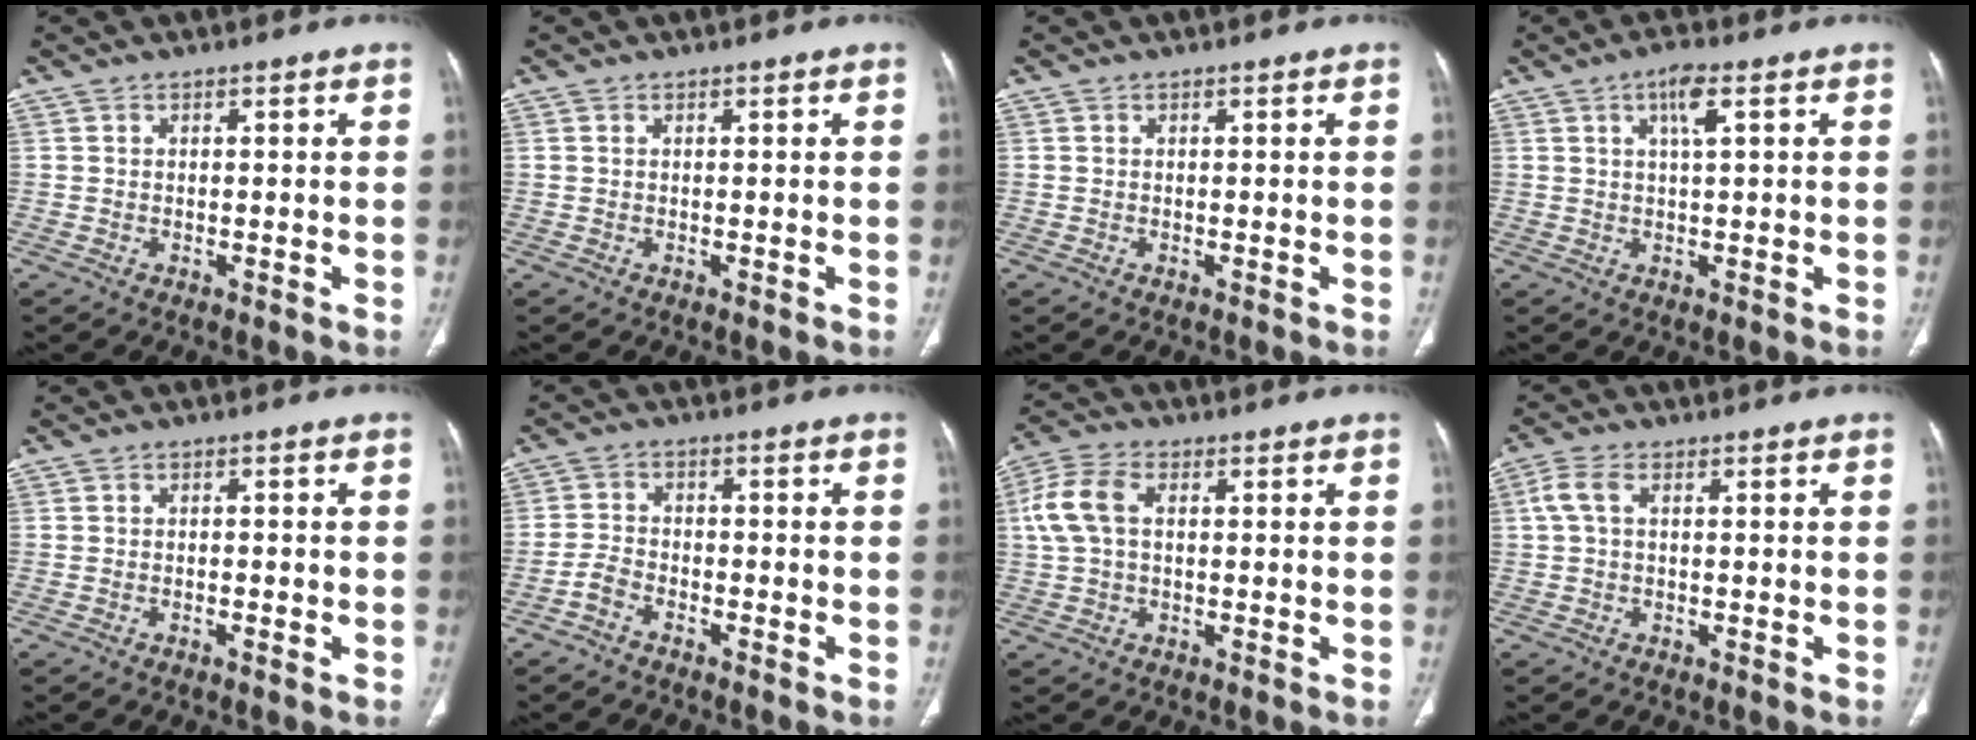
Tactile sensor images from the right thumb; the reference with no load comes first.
{"total": 0.0}
{"total": 0.0}
{"total": 4.2, "force": [1.7, 0.7, 3.8], "torque": [-0.069, 0.001, 0.030]}
{"total": 1.0, "force": [-0.5, 0.2, 0.9], "torque": [-0.016, 0.006, -0.007]}
{"total": 2.9, "force": [-2.3, 1.3, 1.3], "torque": [-0.029, 0.019, -0.045]}
{"total": 7.4, "force": [1.1, 4.5, 5.8], "torque": [-0.139, 0.023, 0.022]}
{"total": 3.4, "force": [0.7, 1.7, 2.9], "torque": [-0.080, 0.012, 0.012]}